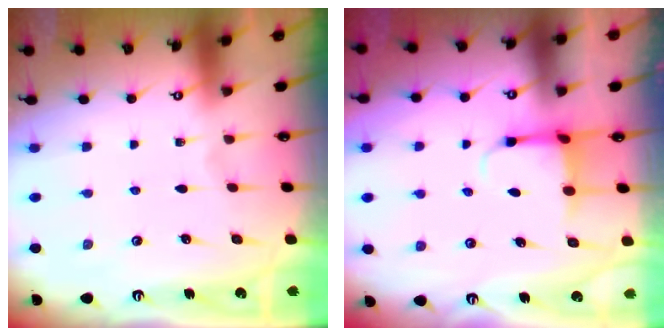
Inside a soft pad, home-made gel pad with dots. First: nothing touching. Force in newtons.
{"total": 3.9, "press": 3.7, "slide": 1.3}